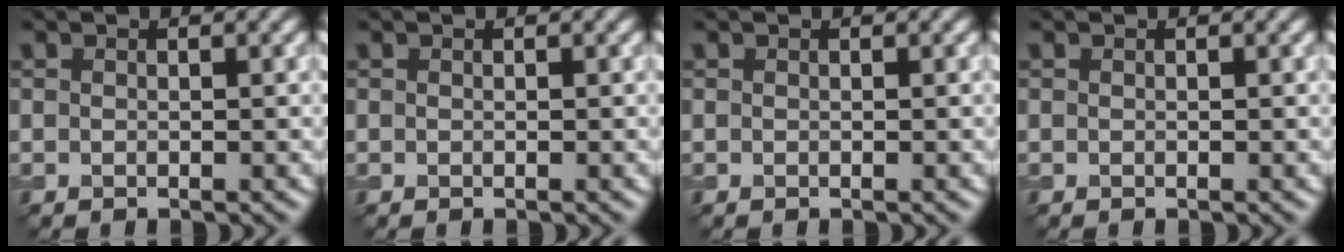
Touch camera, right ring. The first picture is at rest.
{"total": 0.0}
{"total": 0.0}
{"total": 0.0}